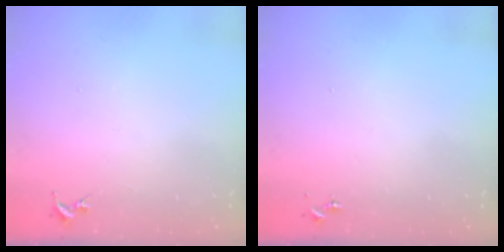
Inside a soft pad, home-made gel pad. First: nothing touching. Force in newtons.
{"total": 0.0}